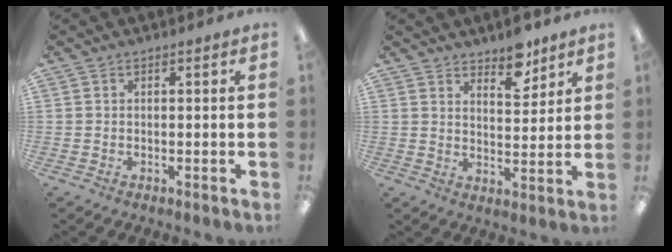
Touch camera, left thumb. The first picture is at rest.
{"total": 7.0, "force": [5.8, 2.8, 2.6], "torque": [-0.019, -0.039, 0.099]}